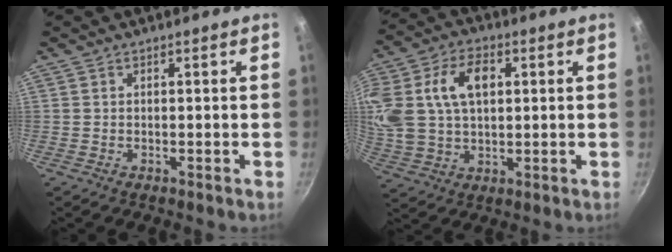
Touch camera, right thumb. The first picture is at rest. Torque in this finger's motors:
{"motor_torque": [1.28, 3.03, 1.59, 0.34, 0.22]}